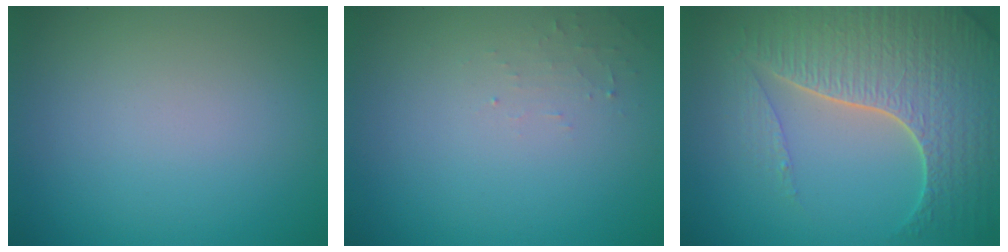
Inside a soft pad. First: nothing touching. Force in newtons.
{"total": 1.1, "press": 1.1, "slide": 0.2}
{"total": 7.5, "press": 5.6, "slide": 5.1}